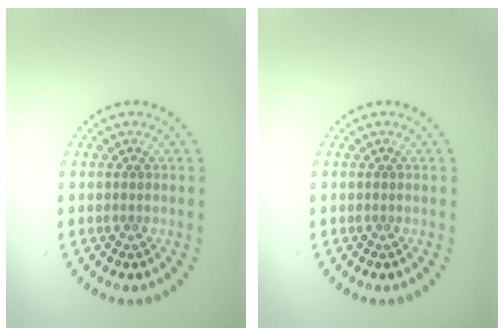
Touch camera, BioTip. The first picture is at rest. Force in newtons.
{"total": 0.0}